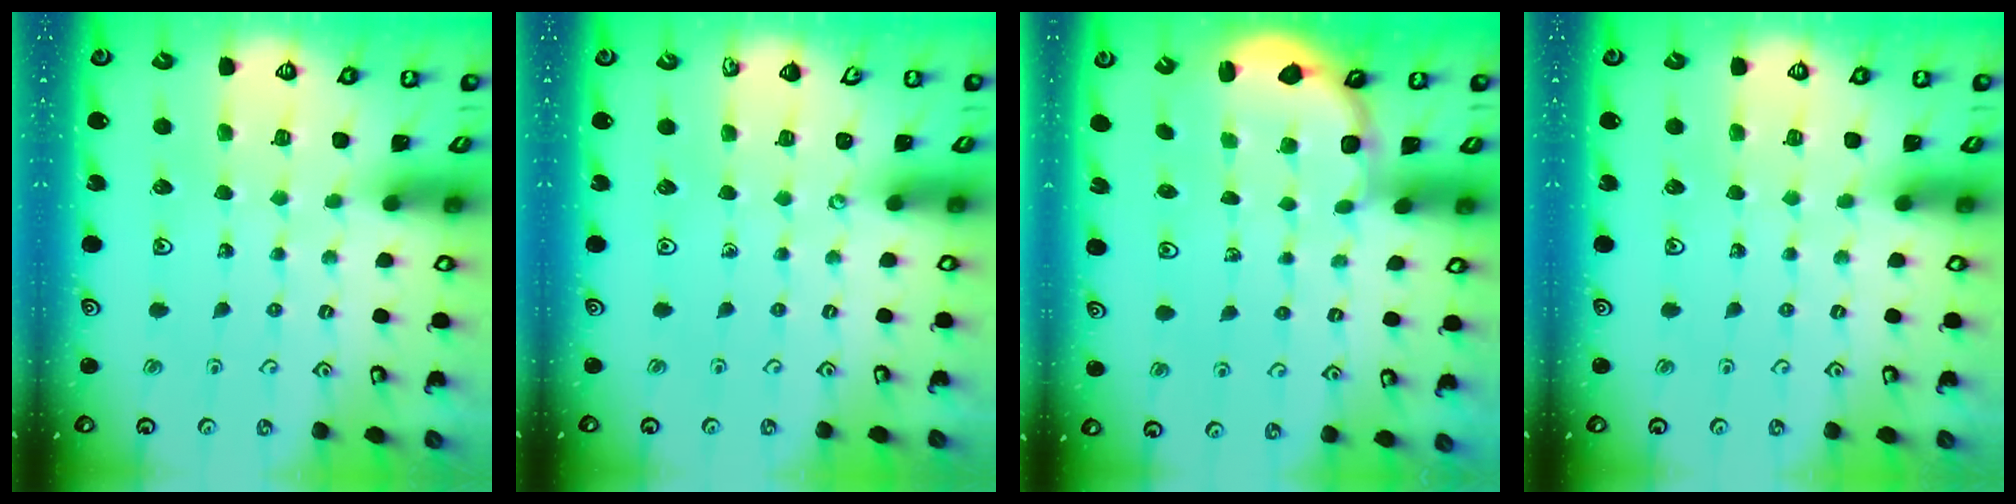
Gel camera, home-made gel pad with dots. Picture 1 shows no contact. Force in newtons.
{"total": 0.0}
{"total": 2.9, "press": 2.6, "slide": 1.2}
{"total": 0.0}